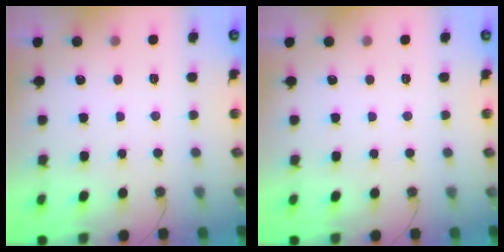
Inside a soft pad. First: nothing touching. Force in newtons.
{"total": 0.0}